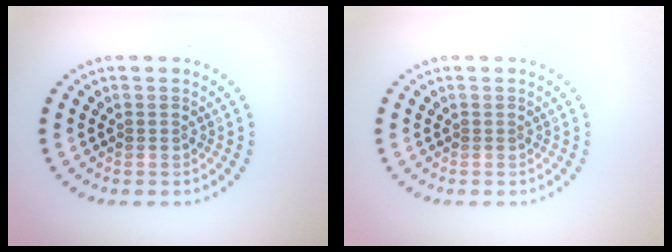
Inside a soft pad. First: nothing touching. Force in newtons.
{"total": 0.0}